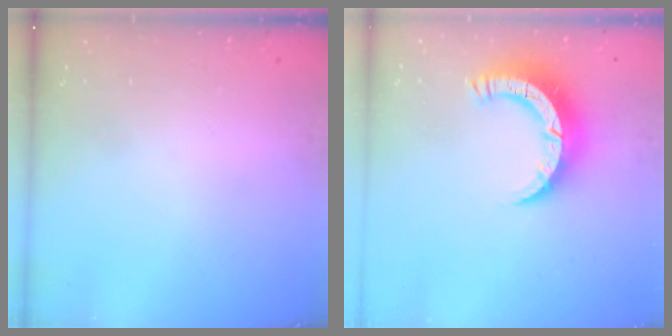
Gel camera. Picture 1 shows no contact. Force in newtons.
{"total": 10.6, "press": 10.5, "slide": 1.4}